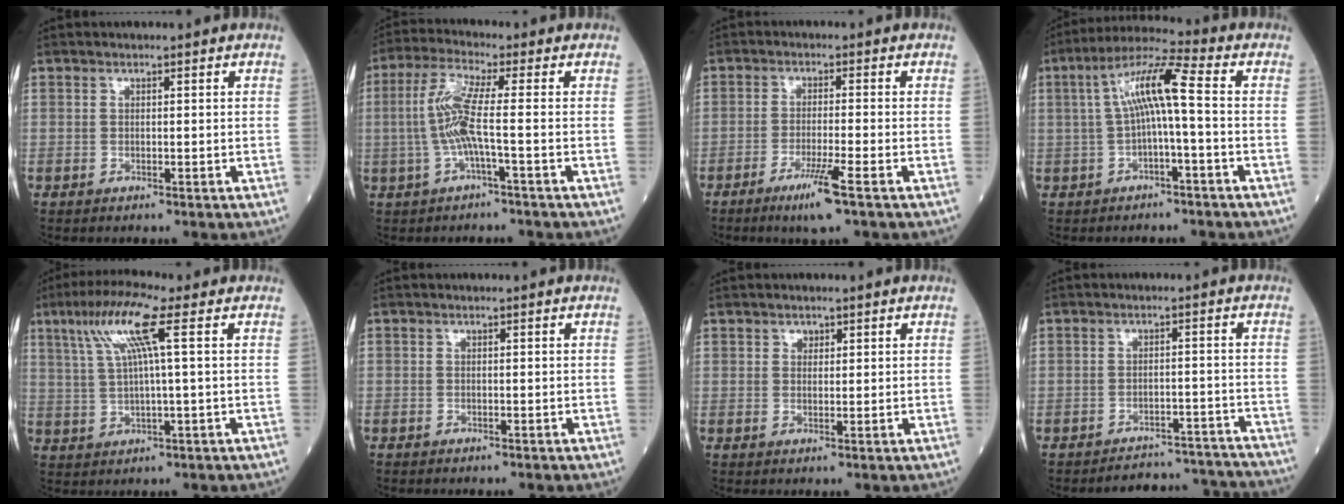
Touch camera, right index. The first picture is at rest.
{"total": 6.8, "force": [-0.9, 0.0, 6.7], "torque": [-0.152, 0.011, -0.019]}
{"total": 5.9, "force": [-3.5, -0.5, 4.7], "torque": [-0.090, -0.015, -0.066]}
{"total": 8.8, "force": [0.1, 0.6, 8.8], "torque": [-0.167, 0.033, 0.001]}
{"total": 8.8, "force": [3.3, -0.2, 8.2], "torque": [-0.167, 0.020, 0.066]}
{"total": 1.0, "force": [-0.8, 0.6, 0.2], "torque": [-0.011, 0.000, -0.014]}
{"total": 1.2, "force": [0.6, 0.9, 0.5], "torque": [-0.007, -0.001, 0.009]}
{"total": 11.4, "force": [-11.2, 1.7, 0.0], "torque": [0.015, 0.022, -0.138]}